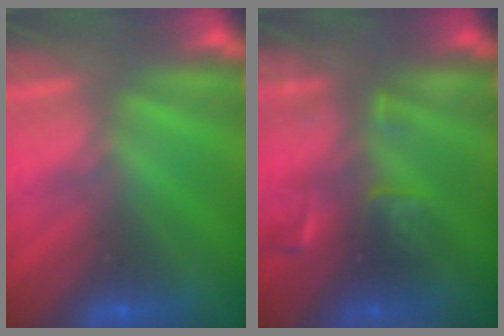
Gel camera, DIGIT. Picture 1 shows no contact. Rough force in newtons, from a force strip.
{"total": 2.7}